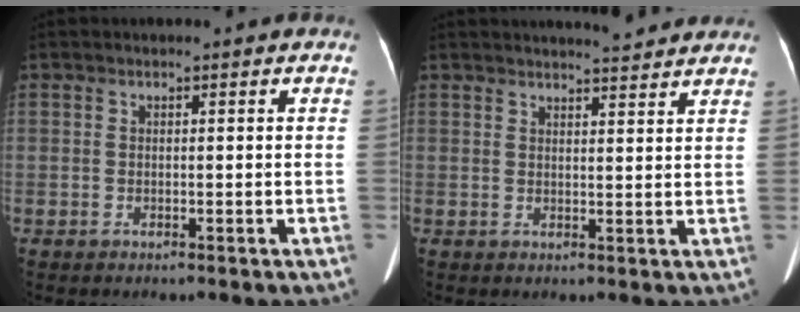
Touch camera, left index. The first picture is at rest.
{"total": 5.8, "force": [5.5, 0.2, 1.8], "torque": [-0.028, 0.009, 0.064]}